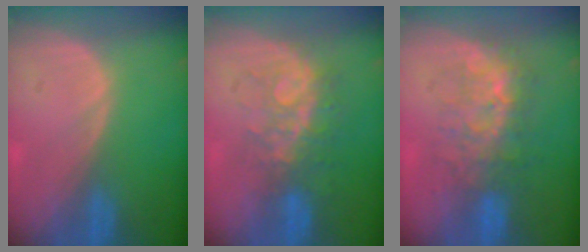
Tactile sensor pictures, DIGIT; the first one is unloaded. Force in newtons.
{"total": 8.1, "press": 7.1, "slide": 3.9}
{"total": 8.0, "press": 7.6, "slide": 2.4}